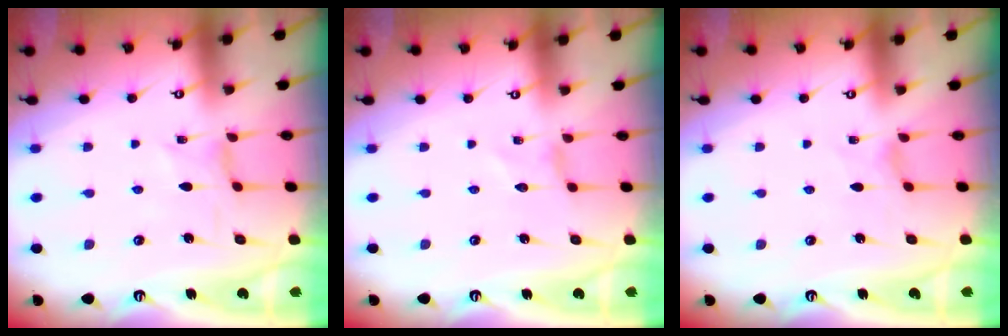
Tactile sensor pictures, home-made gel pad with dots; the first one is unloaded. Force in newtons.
{"total": 0.0}
{"total": 0.7, "press": 0.6, "slide": 0.2}